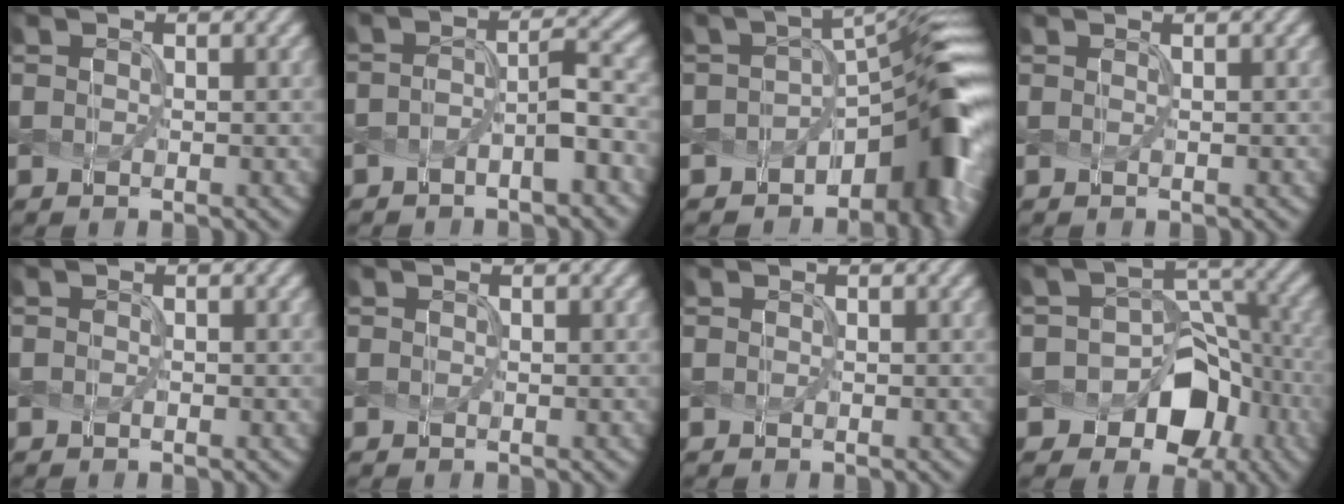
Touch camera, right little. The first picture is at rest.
{"total": 3.1, "force": [-1.2, 0.8, 2.8], "torque": [-0.049, 0.004, -0.028]}
{"total": 10.3, "force": [-4.0, 4.8, 8.1], "torque": [-0.083, -0.005, -0.067]}
{"total": 0.0}
{"total": 0.0}
{"total": 0.0}
{"total": 0.0}
{"total": 9.1, "force": [-3.9, 6.8, 4.6], "torque": [-0.036, 0.016, -0.067]}